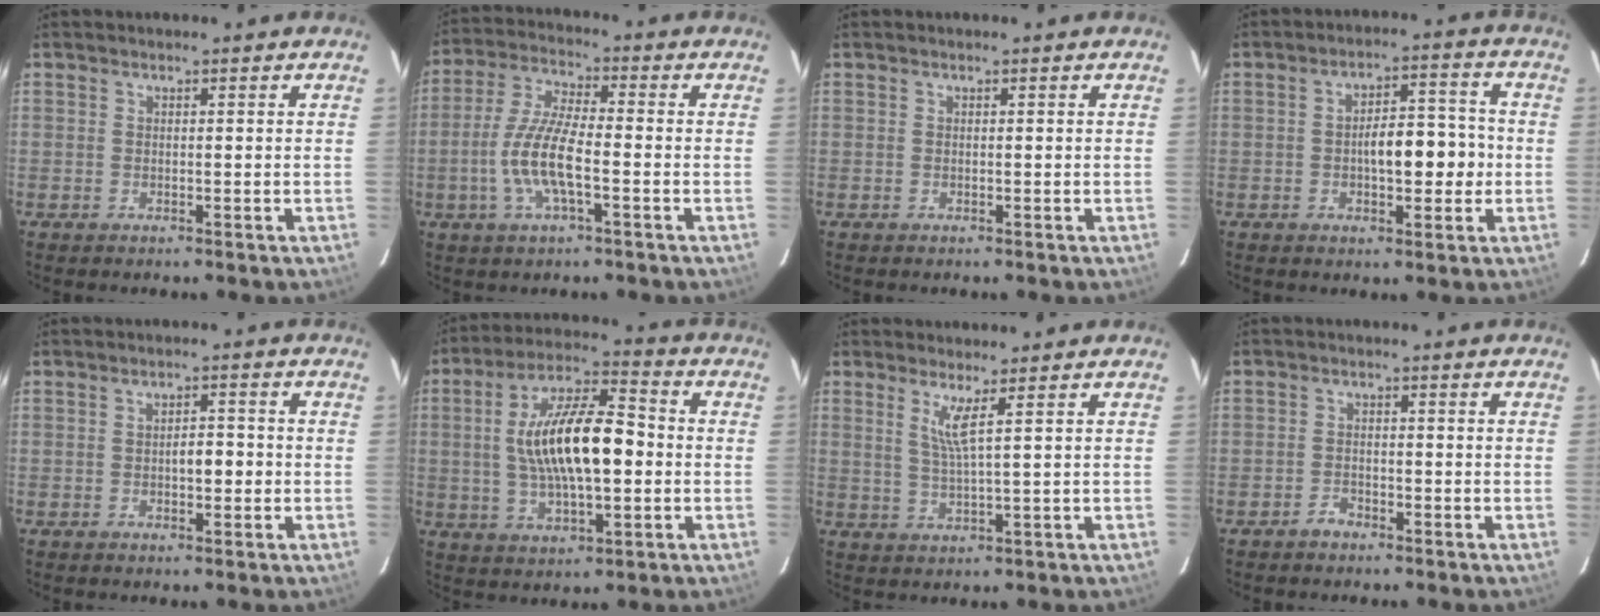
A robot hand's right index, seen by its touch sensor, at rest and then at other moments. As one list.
[{"total": 10.5, "force": [-2.8, 2.6, 9.8], "torque": [-0.207, -0.001, -0.057]}, {"total": 0.0}, {"total": 8.0, "force": [-1.3, 3.3, 7.2], "torque": [-0.120, 0.014, -0.014]}, {"total": 3.2, "force": [-0.6, 1.4, 2.8], "torque": [-0.046, 0.007, -0.009]}, {"total": 16.3, "force": [-0.1, 5.8, 15.3], "torque": [-0.281, 0.016, 0.000]}, {"total": 3.8, "force": [1.9, -0.6, 3.2], "torque": [-0.065, -0.013, 0.037]}, {"total": 2.2, "force": [-1.8, 1.1, 0.5], "torque": [-0.009, 0.004, -0.030]}]